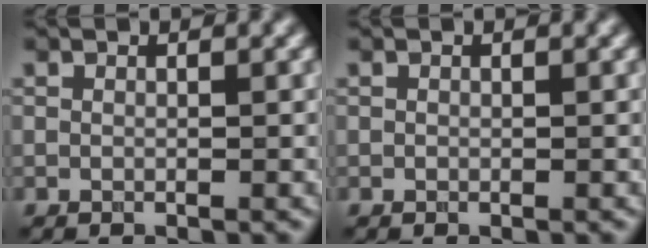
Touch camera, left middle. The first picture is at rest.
{"total": 0.0}